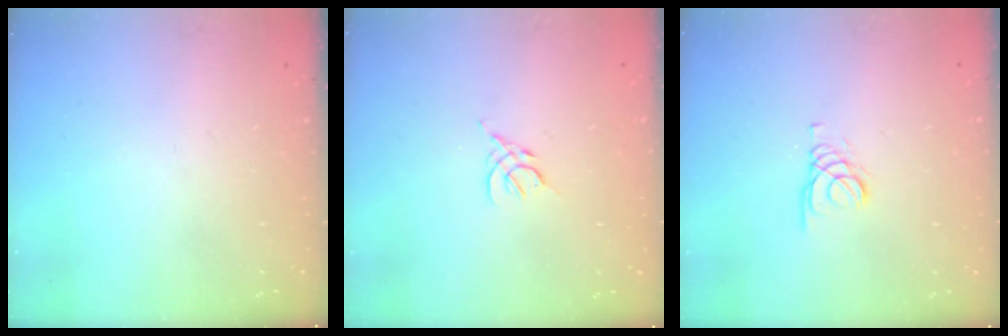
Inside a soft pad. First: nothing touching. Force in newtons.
{"total": 2.5, "press": 2.4, "slide": 0.7}
{"total": 1.8, "press": 1.8, "slide": 0.2}